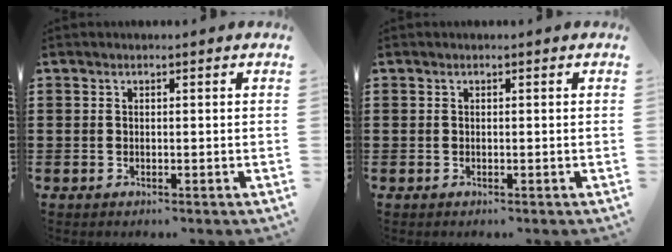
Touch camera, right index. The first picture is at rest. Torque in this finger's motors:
{"motor_torque": [0.01, 1.55, 0.00, 0.00]}